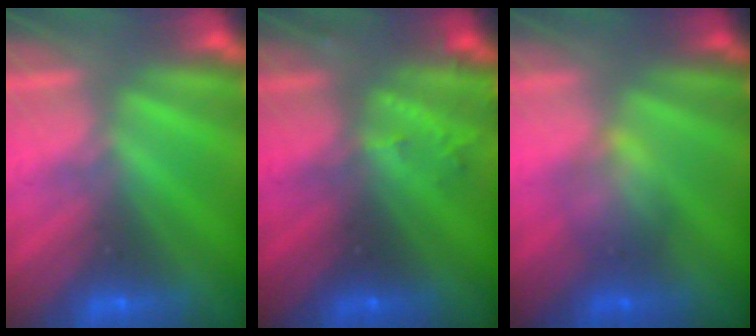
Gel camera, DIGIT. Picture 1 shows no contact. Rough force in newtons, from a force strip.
{"total": 2.8}
{"total": 2.0}